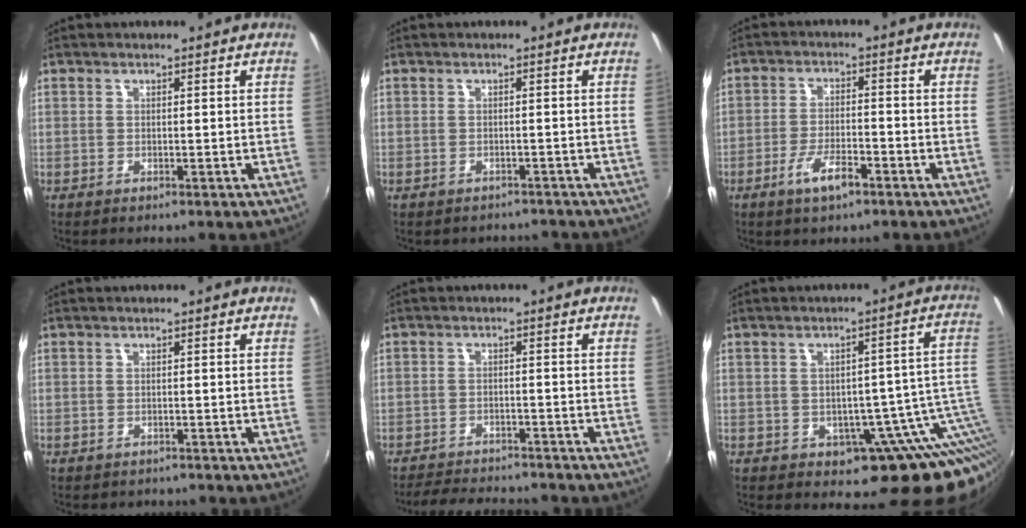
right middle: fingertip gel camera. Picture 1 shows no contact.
{"total": 4.5, "force": [-4.0, 1.8, 0.9], "torque": [-0.017, -0.010, -0.050]}
{"total": 6.1, "force": [-3.8, 1.7, 4.5], "torque": [-0.096, -0.006, -0.068]}
{"total": 1.3, "force": [-1.1, 0.8, 0.1], "torque": [-0.007, -0.004, -0.014]}
{"total": 9.7, "force": [-8.9, 2.2, 3.1], "torque": [-0.081, -0.004, -0.132]}
{"total": 12.4, "force": [-2.7, 7.6, 9.4], "torque": [-0.101, 0.003, -0.021]}